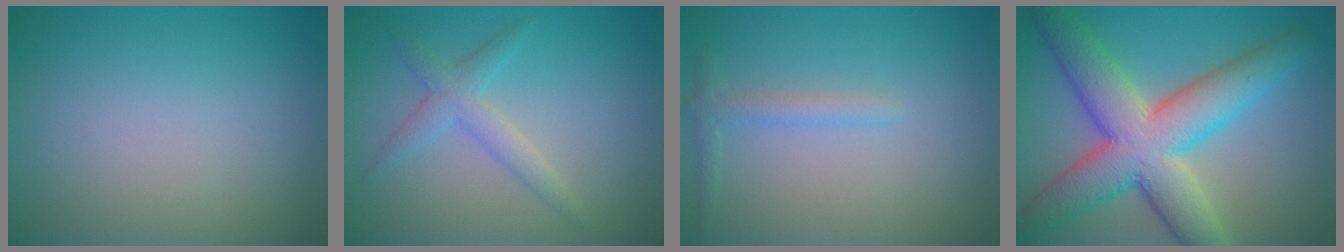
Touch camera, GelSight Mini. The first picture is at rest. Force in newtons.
{"total": 2.4, "press": 2.4, "slide": 0.2}
{"total": 1.4, "press": 1.4, "slide": 0.1}
{"total": 10.3, "press": 10.3, "slide": 0.3}